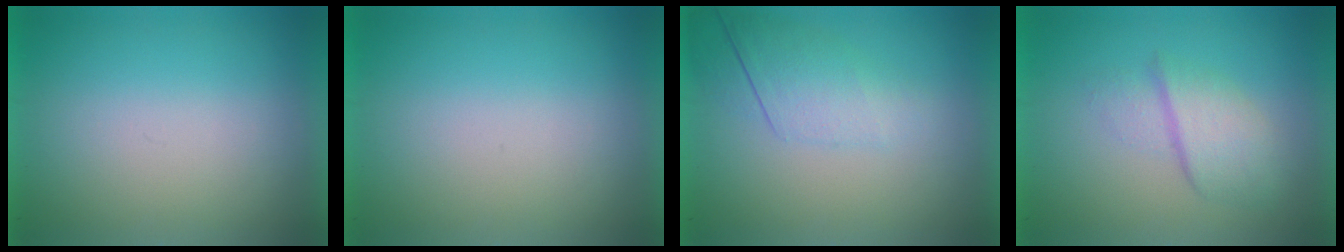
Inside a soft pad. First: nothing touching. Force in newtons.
{"total": 0.0}
{"total": 2.2}
{"total": 2.7}